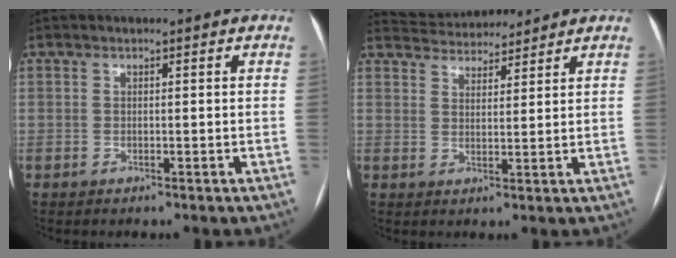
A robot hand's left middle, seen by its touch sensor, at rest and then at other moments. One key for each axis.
{"total": 7.5, "fx": 7.3, "fy": 1.2, "fz": 1.0, "tx": -0.024, "ty": 0.025, "tz": 0.116}